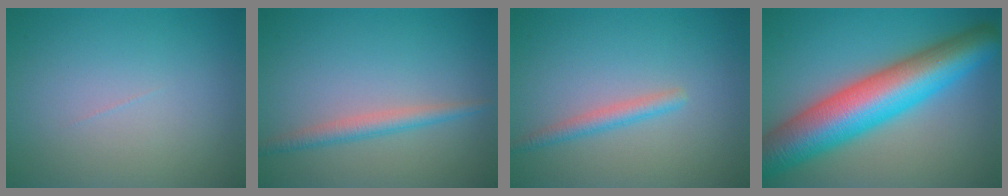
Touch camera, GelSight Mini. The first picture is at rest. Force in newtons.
{"total": 2.1, "press": 2.1, "slide": 0.0}
{"total": 1.8, "press": 1.8, "slide": 0.1}
{"total": 11.9, "press": 11.9, "slide": 0.2}